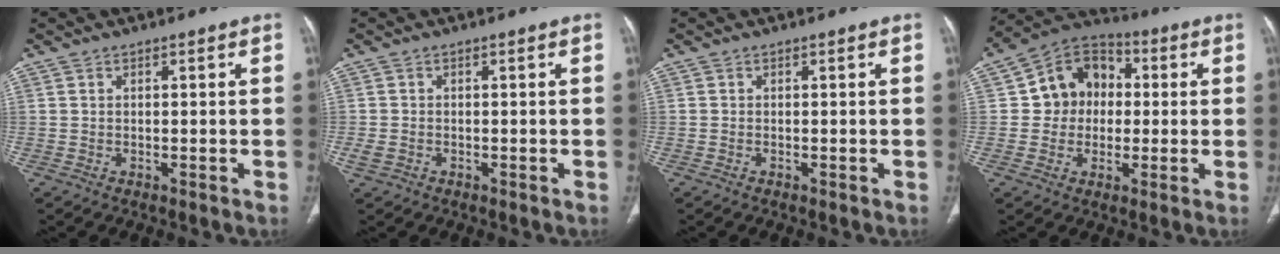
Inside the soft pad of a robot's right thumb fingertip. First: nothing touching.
{"total": 2.0, "force": [-0.7, 1.5, 1.0], "torque": [-0.026, 0.004, -0.011]}
{"total": 0.0}
{"total": 11.5, "force": [0.7, 10.0, 5.6], "torque": [-0.044, 0.024, 0.000]}